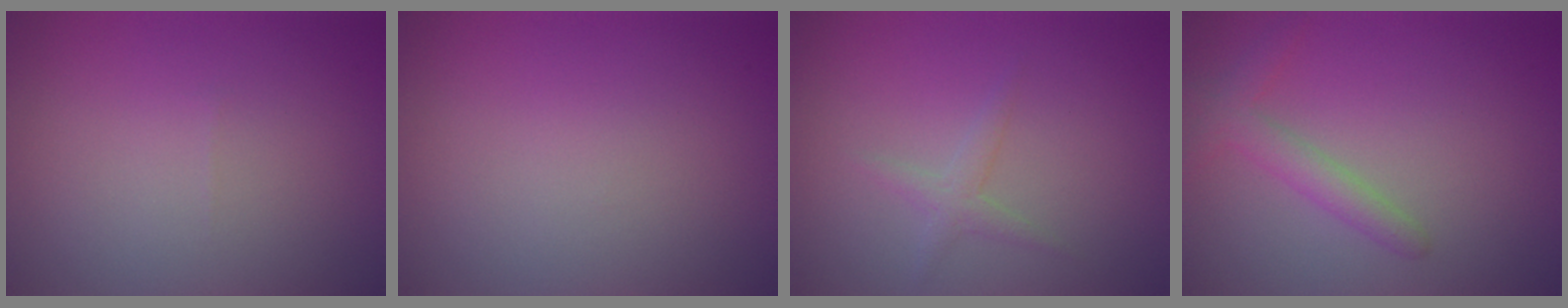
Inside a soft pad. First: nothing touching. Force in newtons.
{"total": 0.0}
{"total": 1.3, "press": 1.3, "slide": 0.0}
{"total": 2.3, "press": 2.3, "slide": 0.1}